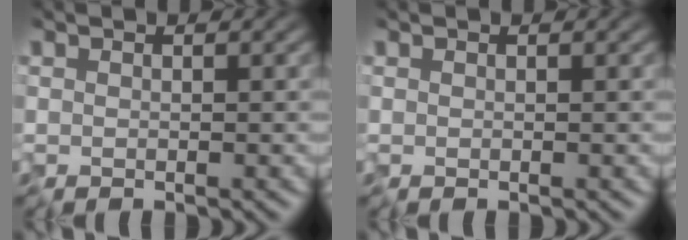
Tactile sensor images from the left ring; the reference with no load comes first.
{"total": 0.0}